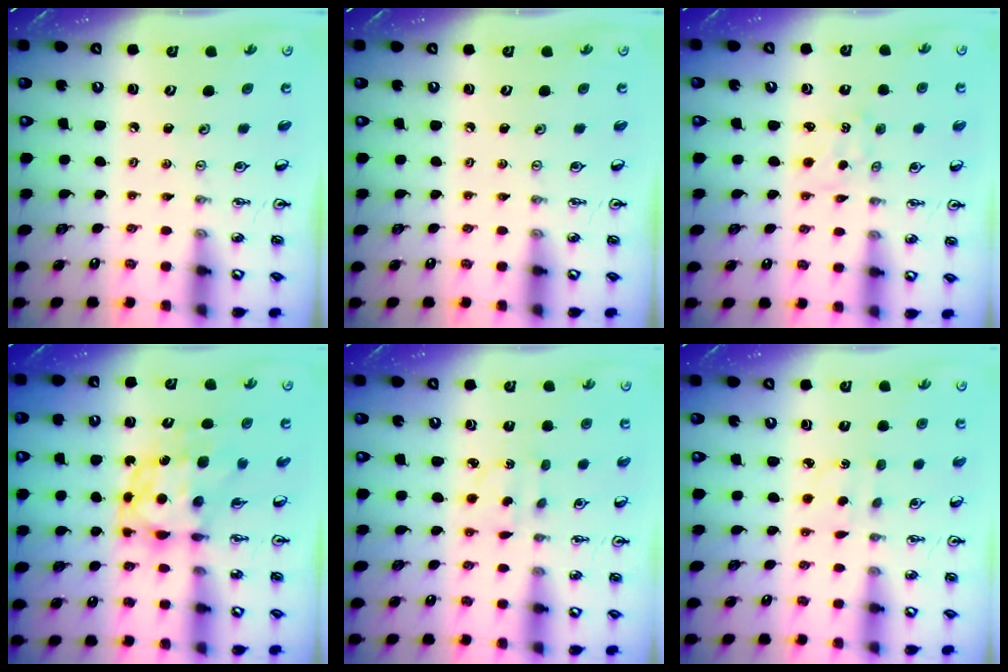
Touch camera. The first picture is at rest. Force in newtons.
{"total": 0.0}
{"total": 2.1, "press": 2.1, "slide": 0.2}
{"total": 8.1, "press": 8.0, "slide": 0.6}
{"total": 2.3, "press": 2.2, "slide": 0.6}
{"total": 2.0, "press": 1.9, "slide": 0.7}